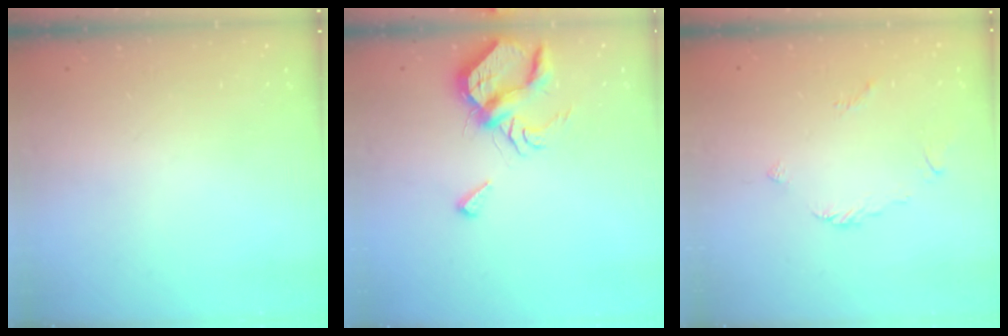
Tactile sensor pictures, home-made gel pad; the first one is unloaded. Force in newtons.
{"total": 7.5, "press": 7.4, "slide": 0.8}
{"total": 3.2, "press": 3.1, "slide": 0.6}